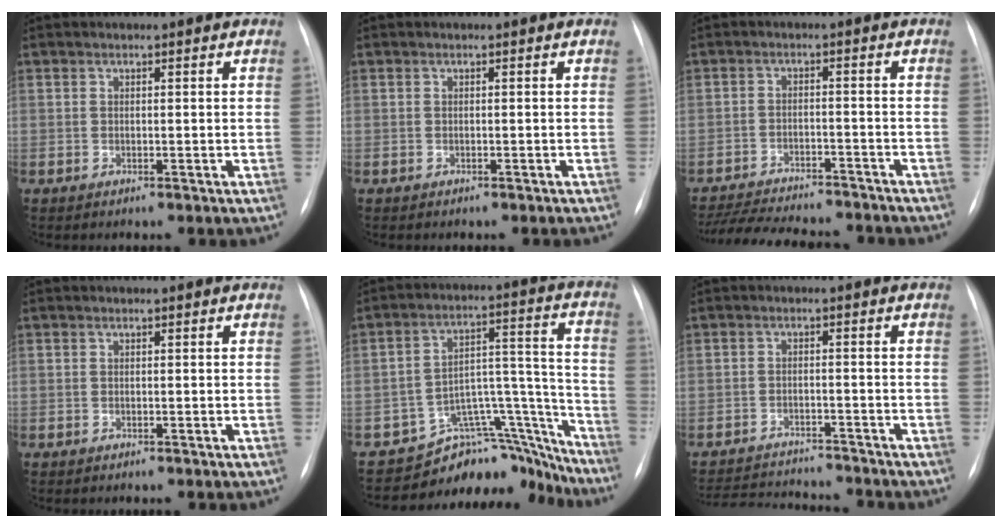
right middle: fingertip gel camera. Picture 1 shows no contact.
{"total": 0.7, "force": [-0.6, 0.1, 0.4], "torque": [-0.004, -0.002, -0.008]}
{"total": 16.7, "force": [-15.2, 3.3, 6.2], "torque": [-0.133, -0.011, -0.214]}
{"total": 0.0}
{"total": 15.0, "force": [-14.1, 5.0, 1.8], "torque": [0.007, 0.089, -0.201]}
{"total": 11.4, "force": [-11.0, 1.0, 2.8], "torque": [-0.050, 0.000, -0.161]}